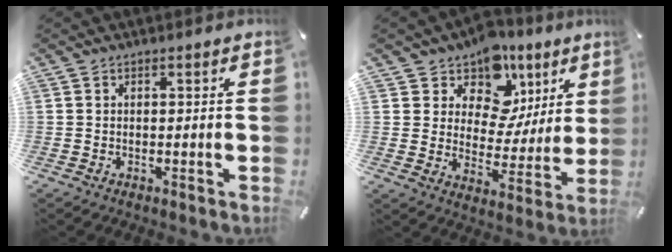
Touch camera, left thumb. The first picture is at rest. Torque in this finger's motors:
{"motor_torque": [1.68, 0.90, 0.26, -0.18, -0.02]}